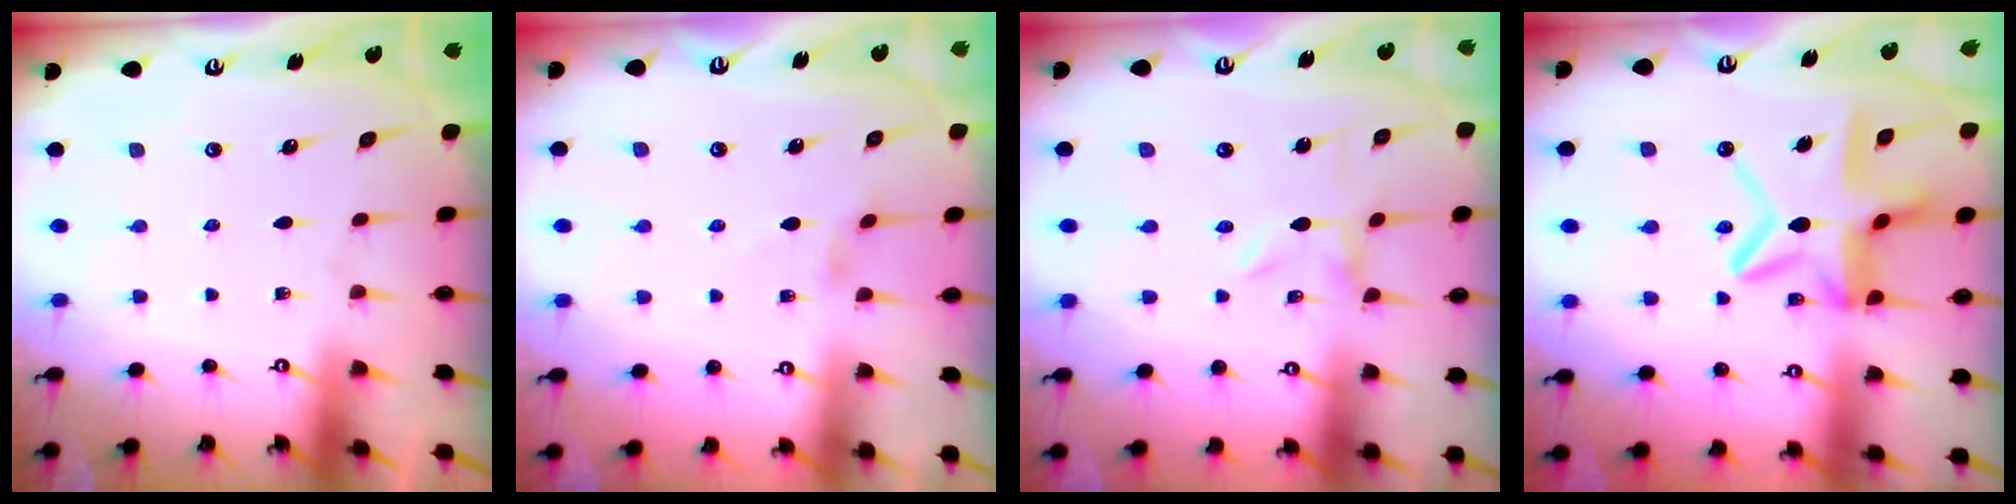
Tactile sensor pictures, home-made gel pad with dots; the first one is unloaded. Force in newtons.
{"total": 1.1, "press": 1.0, "slide": 0.4}
{"total": 0.0}
{"total": 13.0, "press": 13.0, "slide": 1.1}